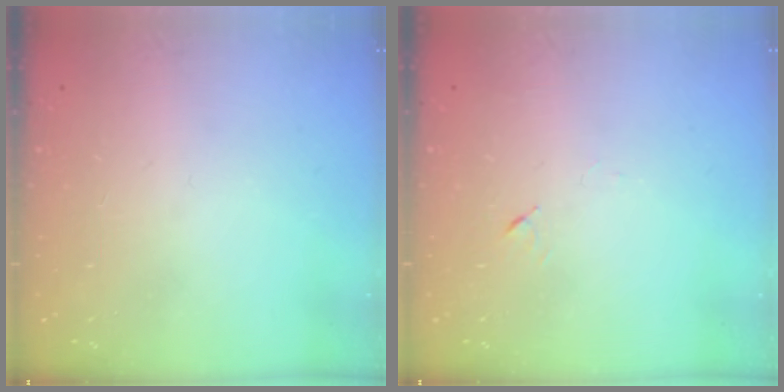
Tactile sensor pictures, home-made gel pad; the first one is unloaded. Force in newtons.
{"total": 4.2, "press": 4.1, "slide": 0.7}